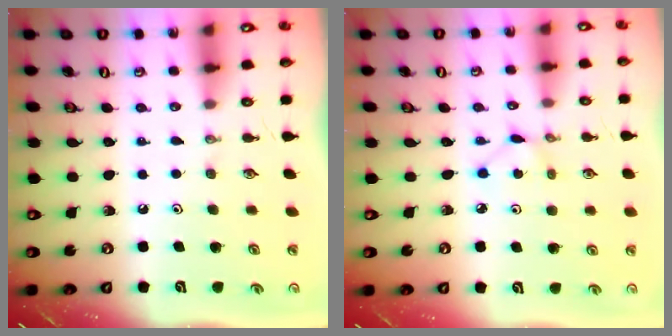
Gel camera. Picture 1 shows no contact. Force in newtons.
{"total": 1.6, "press": 1.6, "slide": 0.2}